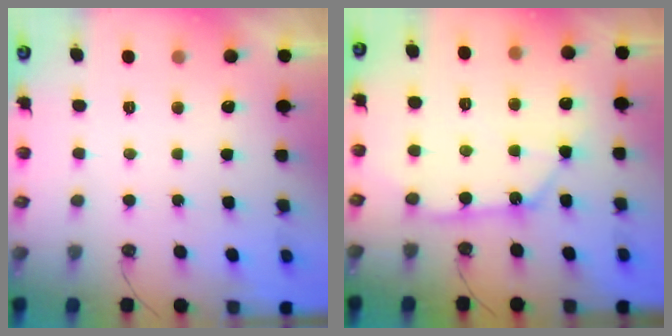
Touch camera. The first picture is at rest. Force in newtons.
{"total": 11.3, "press": 11.2, "slide": 1.0}